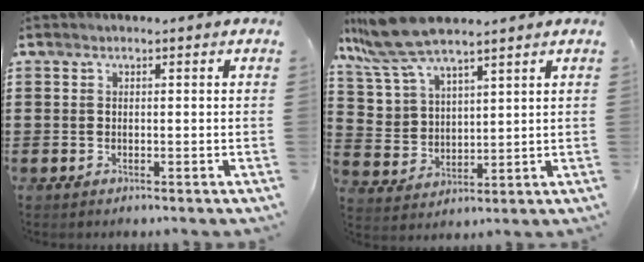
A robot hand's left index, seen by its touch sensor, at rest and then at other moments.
{"total": 9.7, "force": [7.8, 3.3, 4.8], "torque": [-0.128, -0.016, 0.145]}